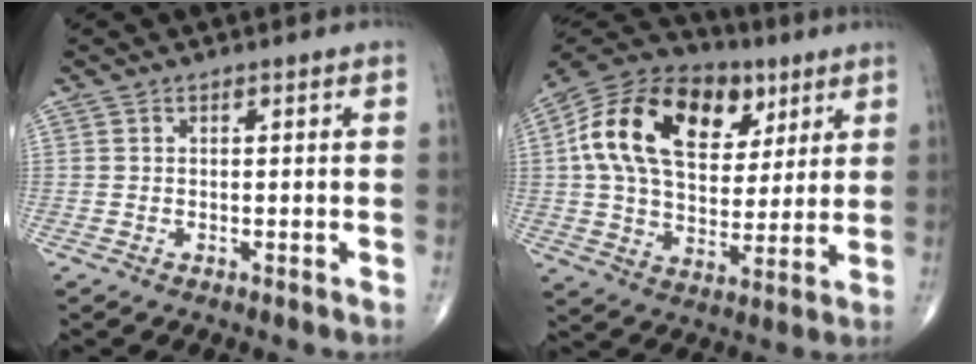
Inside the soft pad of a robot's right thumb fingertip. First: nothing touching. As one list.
[{"total": 23.7, "force": [7.5, 15.3, 16.5], "torque": [-0.276, 0.009, 0.121]}]